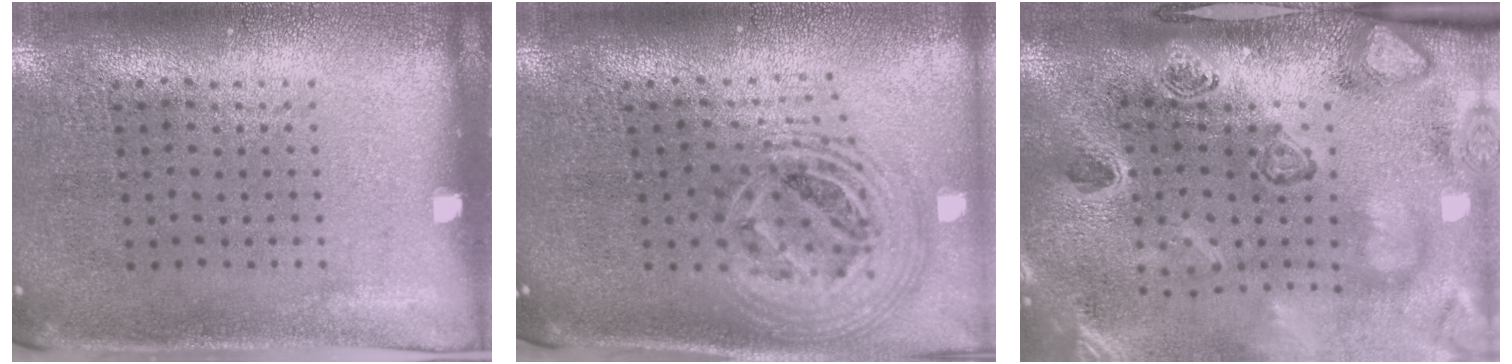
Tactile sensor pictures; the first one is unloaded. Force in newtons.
{"total": 2.5, "press": 1.8, "slide": 1.7}
{"total": 4.6, "press": 3.2, "slide": 3.3}